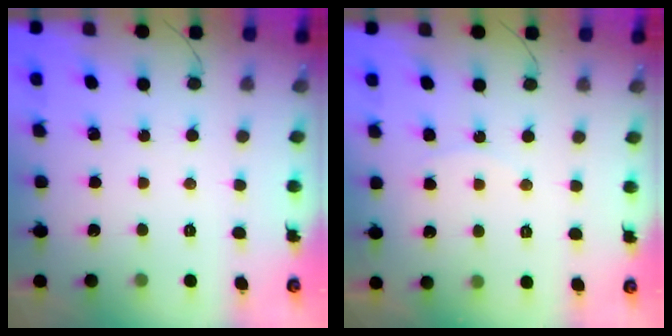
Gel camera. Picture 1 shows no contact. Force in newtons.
{"total": 3.9, "press": 3.9, "slide": 0.5}